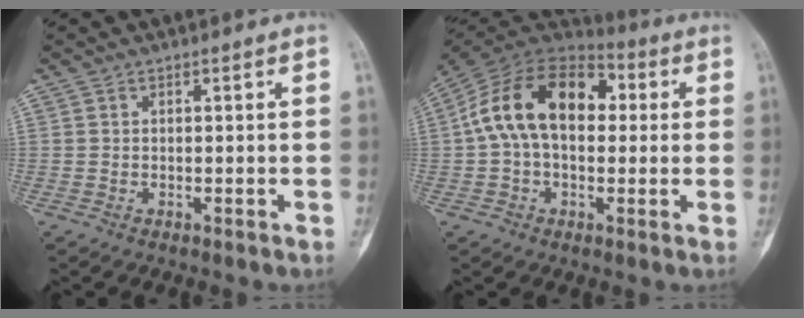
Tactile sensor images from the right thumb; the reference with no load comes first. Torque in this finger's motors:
{"motor_torque": [1.49, 3.49, 1.03, -0.80, 0.59]}